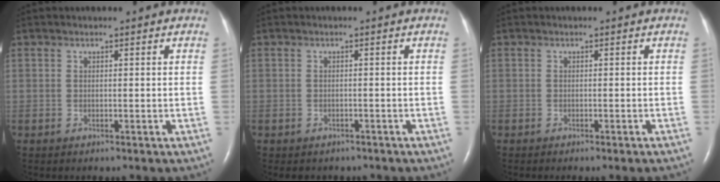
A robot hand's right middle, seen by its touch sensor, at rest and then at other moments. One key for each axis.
{"total": 3.4, "fx": -2.8, "fy": 1.8, "fz": 0.6, "tx": -0.006, "ty": 0.004, "tz": -0.031}
{"total": 1.2, "fx": -0.9, "fy": -0.3, "fz": 0.6, "tx": -0.006, "ty": 0.004, "tz": -0.011}